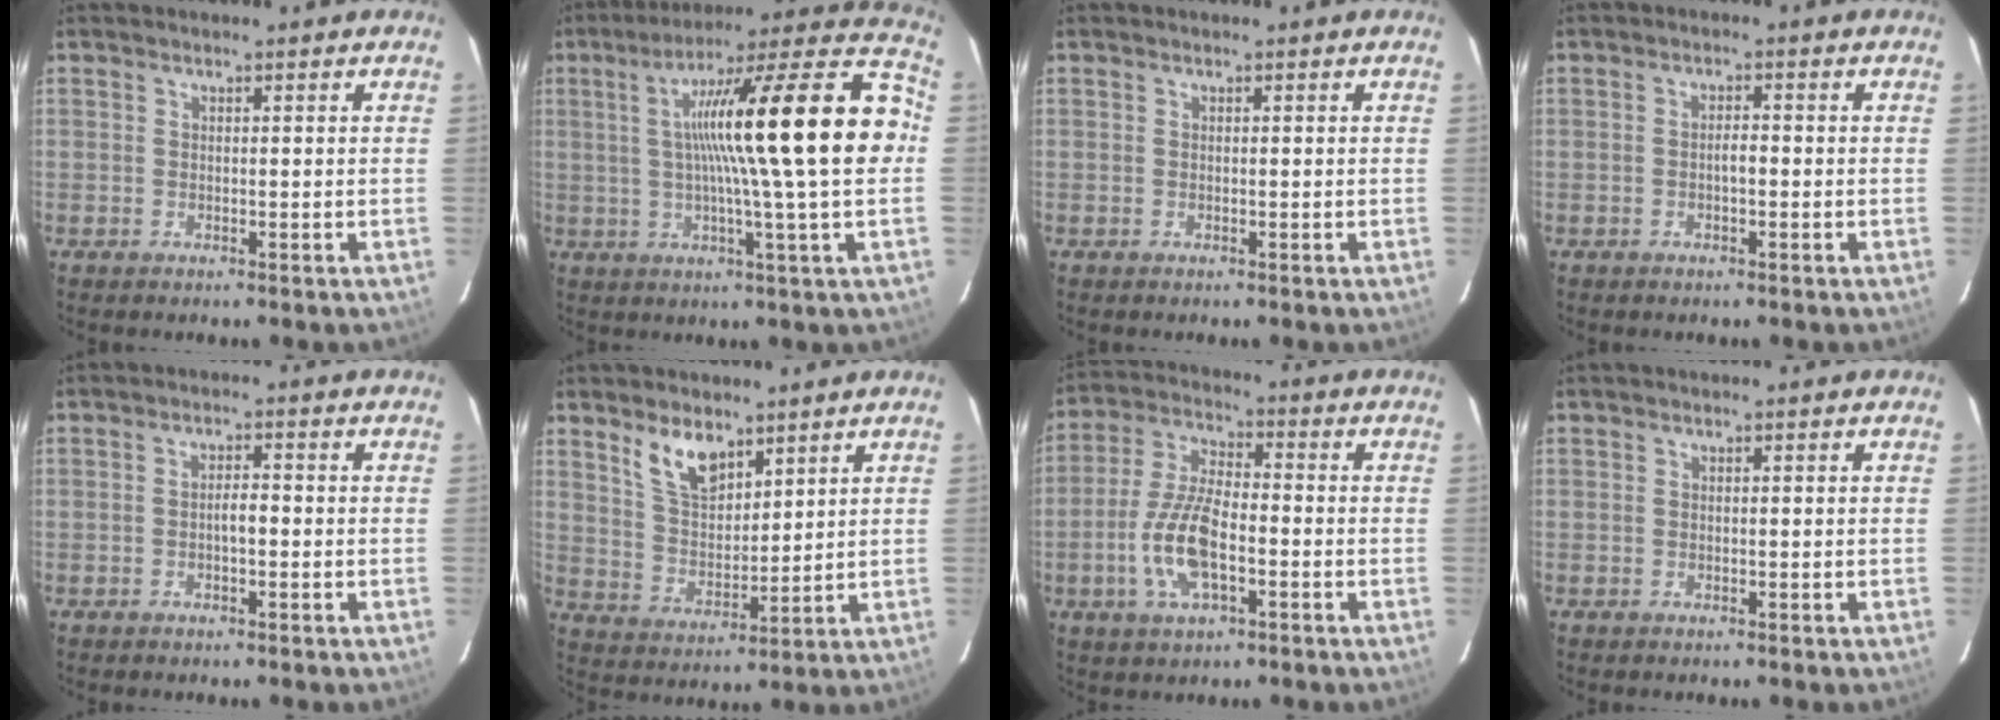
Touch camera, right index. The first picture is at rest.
{"total": 23.6, "force": [1.9, 0.8, 23.5], "torque": [-0.350, 0.038, 0.021]}
{"total": 0.0}
{"total": 1.6, "force": [-0.6, 0.4, 1.4], "torque": [-0.027, 0.005, -0.010]}
{"total": 2.0, "force": [-0.7, 0.5, 1.8], "torque": [-0.035, 0.006, -0.012]}
{"total": 8.5, "force": [5.6, 4.0, 4.9], "torque": [-0.089, 0.006, 0.116]}
{"total": 11.2, "force": [-3.6, 4.2, 9.7], "torque": [-0.206, 0.003, -0.071]}
{"total": 0.0}